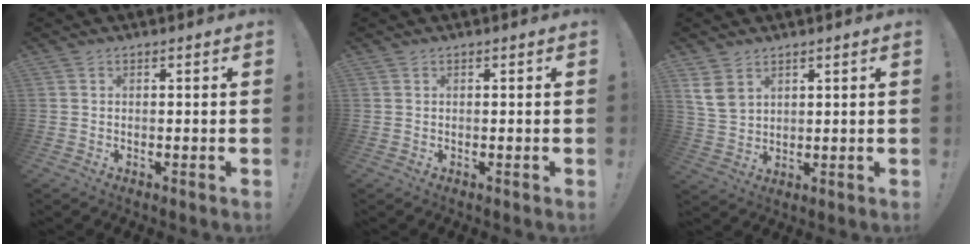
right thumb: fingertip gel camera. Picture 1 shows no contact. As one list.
[{"total": 0.0}, {"total": 7.0, "force": [3.5, 4.7, 3.9], "torque": [-0.079, -0.007, 0.073]}]